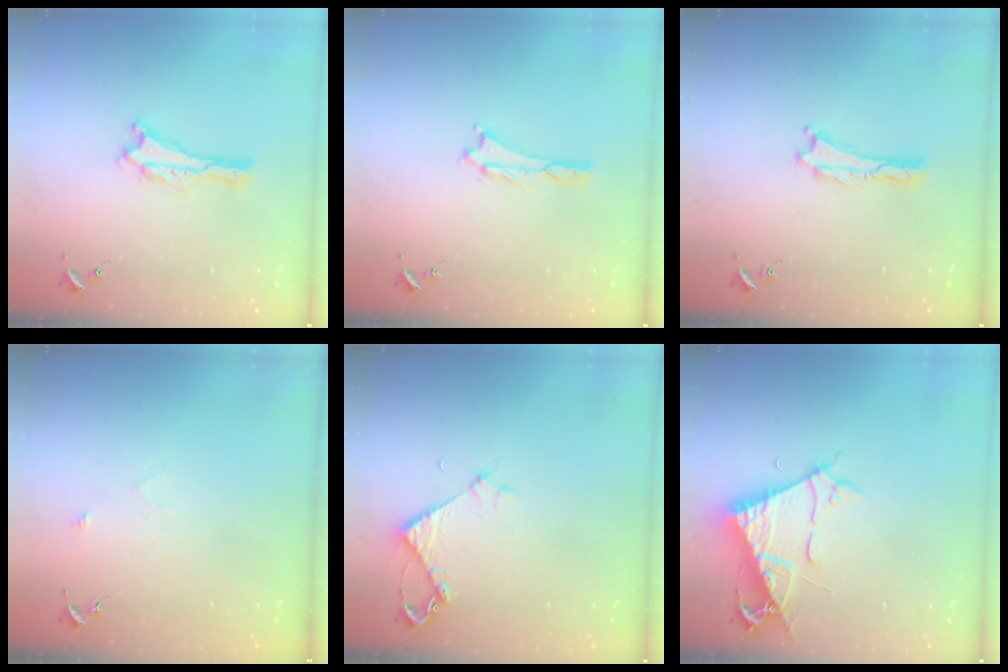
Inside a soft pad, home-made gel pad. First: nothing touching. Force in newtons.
{"total": 0.7, "press": 0.7, "slide": 0.3}
{"total": 0.0}
{"total": 2.5, "press": 2.5, "slide": 0.2}
{"total": 3.2, "press": 3.2, "slide": 0.2}
{"total": 7.7, "press": 7.6, "slide": 1.1}